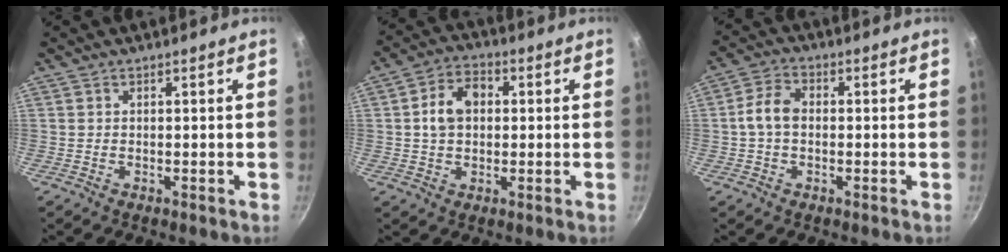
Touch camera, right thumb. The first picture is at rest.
{"total": 8.4, "force": [1.1, 6.1, 5.6], "torque": [-0.076, 0.016, 0.011]}
{"total": 5.8, "force": [-0.3, 4.0, 4.1], "torque": [-0.077, 0.023, -0.014]}